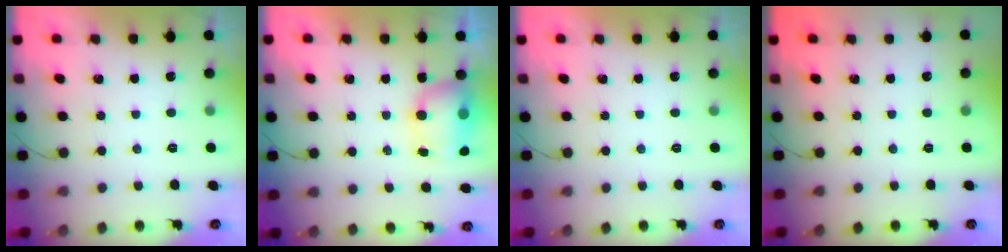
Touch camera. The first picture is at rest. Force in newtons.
{"total": 11.3, "press": 8.7, "slide": 7.1}
{"total": 0.0}
{"total": 0.0}